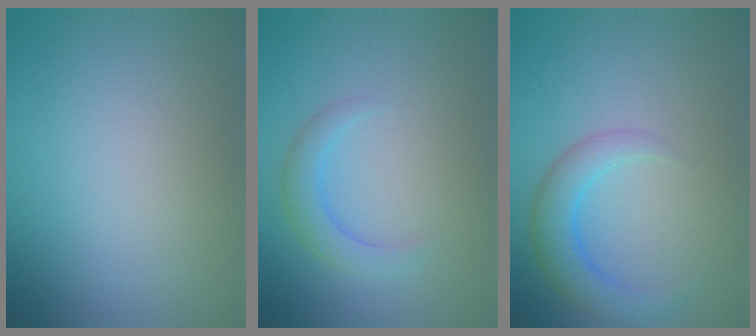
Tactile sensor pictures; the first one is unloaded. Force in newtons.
{"total": 2.4, "press": 2.4, "slide": 0.1}
{"total": 3.7, "press": 3.7, "slide": 0.2}